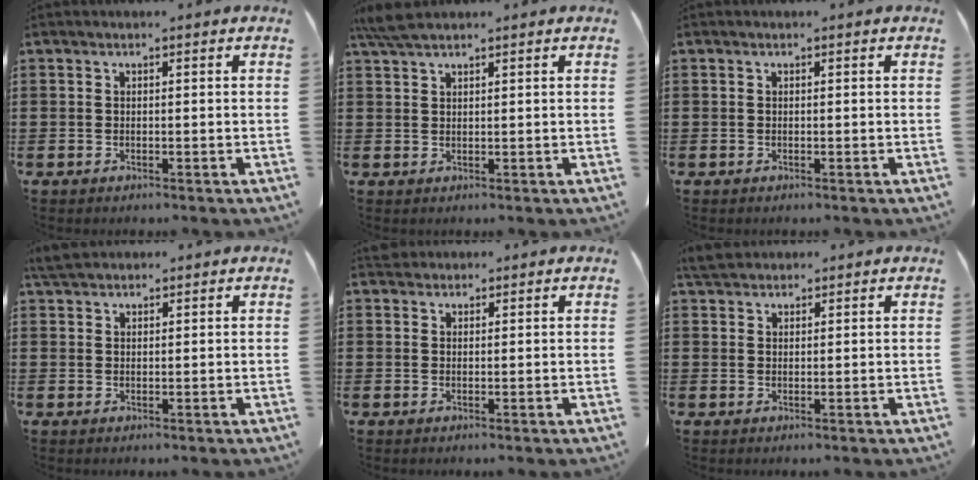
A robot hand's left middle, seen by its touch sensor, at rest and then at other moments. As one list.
[{"total": 3.3, "force": [2.5, 0.5, 2.0], "torque": [-0.053, -0.002, 0.046]}, {"total": 0.0}, {"total": 3.0, "force": [2.7, 0.8, 1.2], "torque": [-0.031, 0.001, 0.052]}, {"total": 2.0, "force": [1.8, 0.8, 0.4], "torque": [-0.014, 0.005, 0.037]}, {"total": 3.0, "force": [2.7, 0.9, 1.0], "torque": [-0.028, 0.002, 0.053]}]